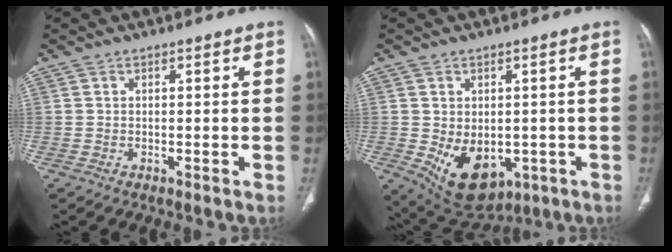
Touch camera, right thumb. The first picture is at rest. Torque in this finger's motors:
{"motor_torque": [-0.37, 0.25, 0.06, 0.00, 0.22]}